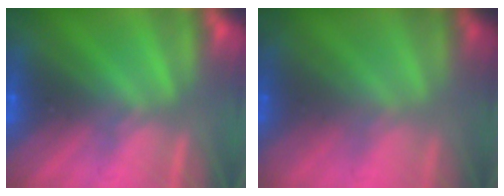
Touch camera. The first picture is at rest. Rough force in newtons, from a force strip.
{"total": 1.8}